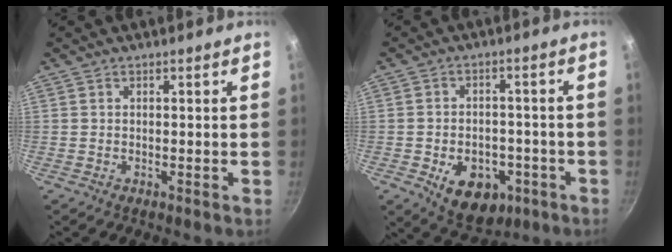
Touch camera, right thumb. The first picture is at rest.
{"total": 10.7, "force": [-4.5, 7.2, 6.6], "torque": [-0.077, 0.020, -0.056]}